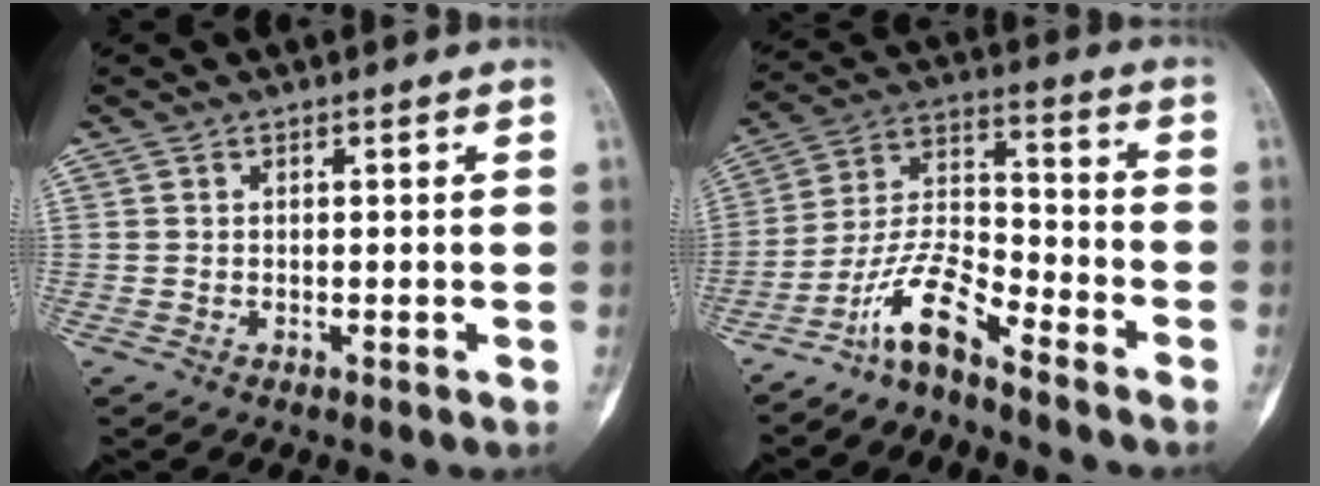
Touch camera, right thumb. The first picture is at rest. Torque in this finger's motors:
{"motor_torque": [-0.19, 0.14, 0.95, -0.77, 0.01]}